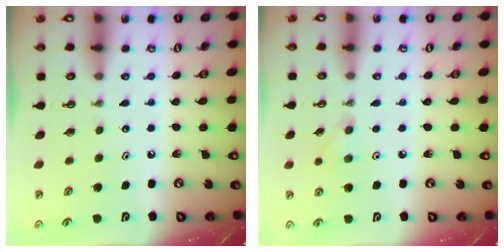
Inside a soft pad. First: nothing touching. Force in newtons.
{"total": 4.3, "press": 3.9, "slide": 1.9}